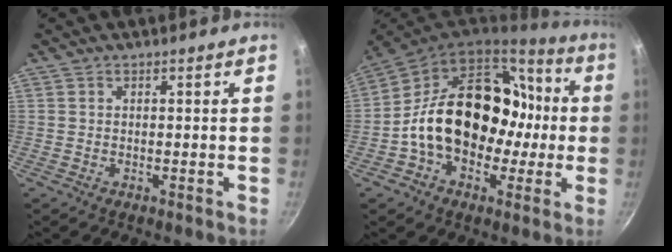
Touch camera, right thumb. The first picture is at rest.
{"total": 23.9, "force": [-1.2, 17.7, 16.0], "torque": [-0.220, 0.062, -0.013]}